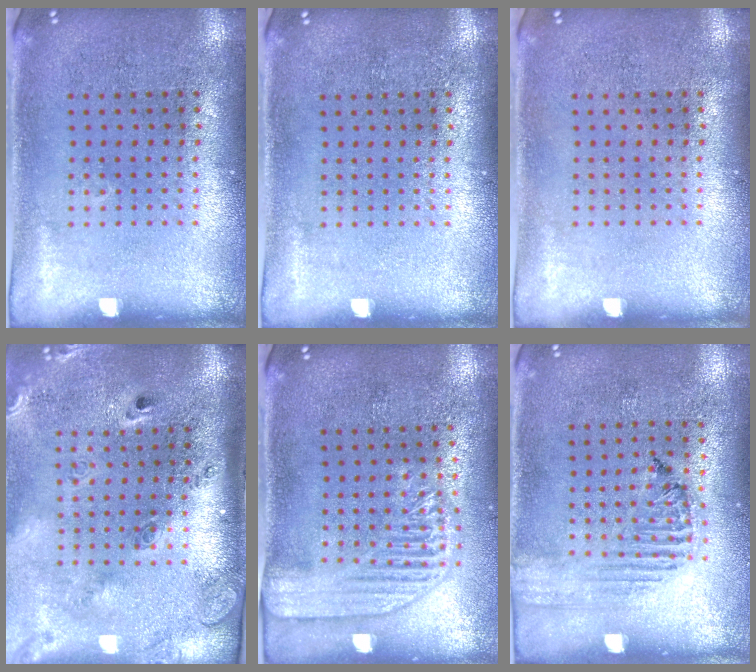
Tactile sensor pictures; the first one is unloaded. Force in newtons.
{"total": 0.0}
{"total": 0.0}
{"total": 2.9, "press": 2.0, "slide": 2.1}
{"total": 2.1, "press": 1.9, "slide": 0.9}
{"total": 1.5, "press": 1.5, "slide": 0.3}